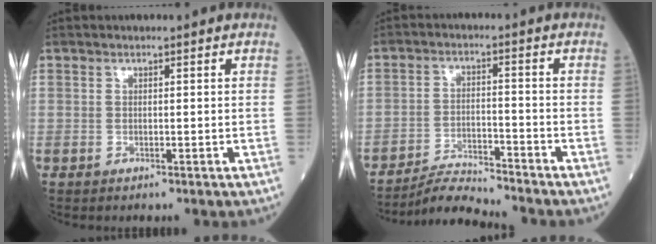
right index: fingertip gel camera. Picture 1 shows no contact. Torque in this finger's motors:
{"motor_torque": [0.08, -0.13, 0.08, -0.01]}